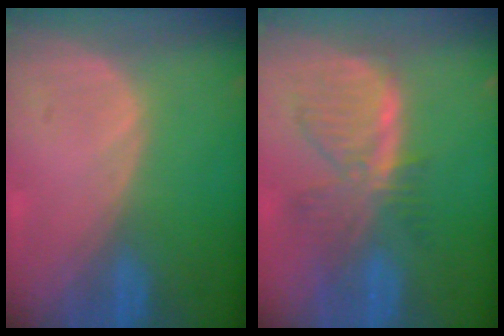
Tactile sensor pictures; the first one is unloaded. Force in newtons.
{"total": 7.8, "press": 7.0, "slide": 3.5}